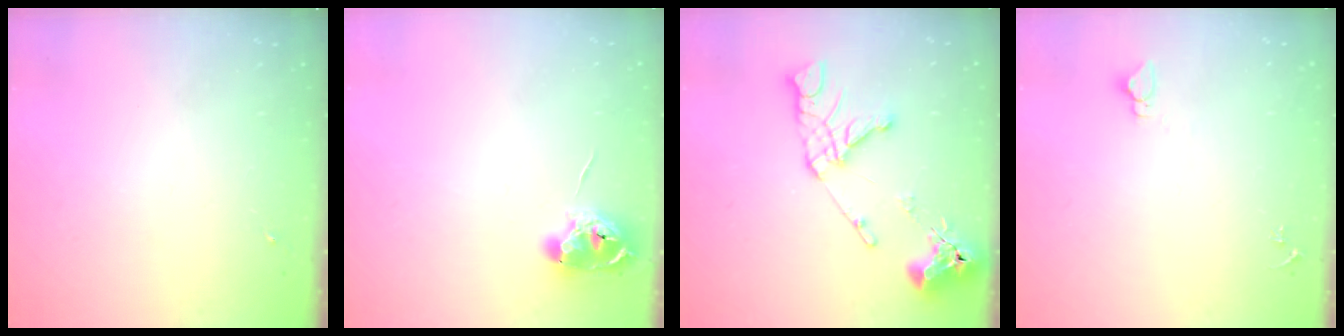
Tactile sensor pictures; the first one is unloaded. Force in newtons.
{"total": 9.6, "press": 9.6, "slide": 0.6}
{"total": 14.1, "press": 14.0, "slide": 1.6}
{"total": 2.8, "press": 2.8, "slide": 0.2}